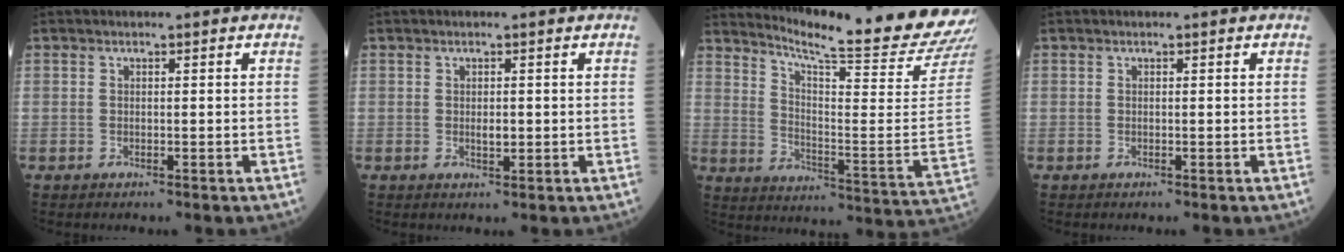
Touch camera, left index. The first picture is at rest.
{"total": 1.3, "force": [0.1, 0.6, 1.2], "torque": [-0.022, -0.002, 0.005]}
{"total": 21.6, "force": [20.2, -2.2, 7.1], "torque": [-0.134, -0.124, 0.267]}
{"total": 0.0}